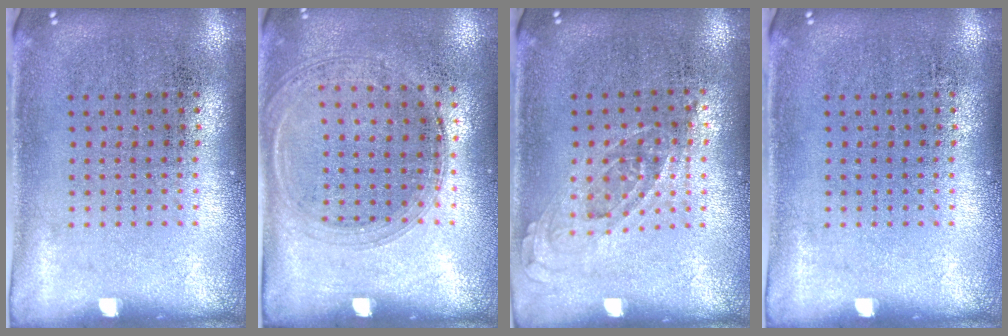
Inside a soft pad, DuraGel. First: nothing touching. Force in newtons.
{"total": 1.3, "press": 1.2, "slide": 0.5}
{"total": 0.7, "press": 0.7, "slide": 0.3}
{"total": 0.0}